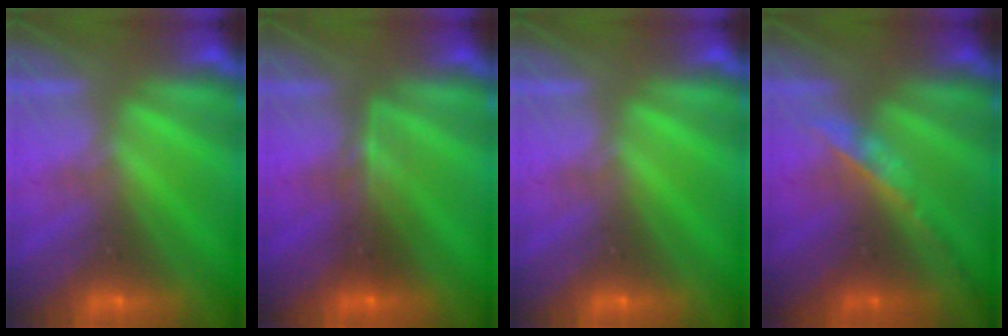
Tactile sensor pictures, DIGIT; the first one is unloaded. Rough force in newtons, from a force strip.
{"total": 2.4}
{"total": 0.0}
{"total": 2.4}